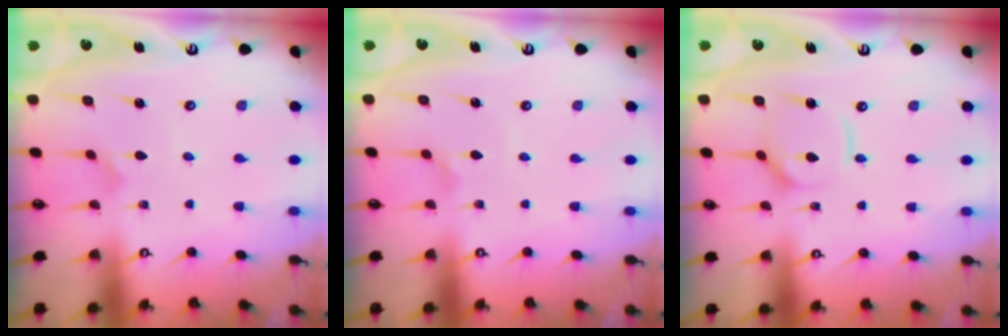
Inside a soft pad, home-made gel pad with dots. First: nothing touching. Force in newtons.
{"total": 1.8, "press": 1.7, "slide": 0.4}
{"total": 9.1, "press": 9.0, "slide": 1.0}